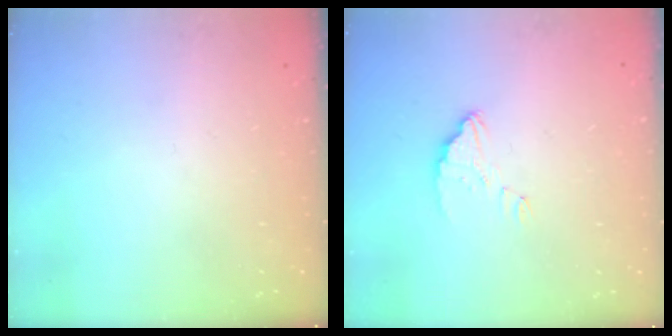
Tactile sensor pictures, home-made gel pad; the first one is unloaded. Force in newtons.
{"total": 3.0, "press": 3.0, "slide": 0.2}